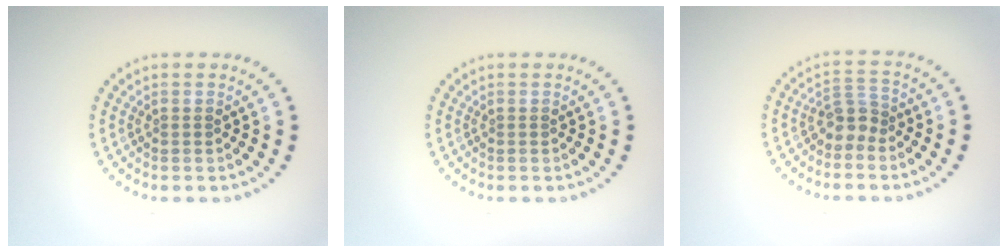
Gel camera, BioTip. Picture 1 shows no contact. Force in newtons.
{"total": 0.0}
{"total": 2.2, "press": 1.7, "slide": 1.4}